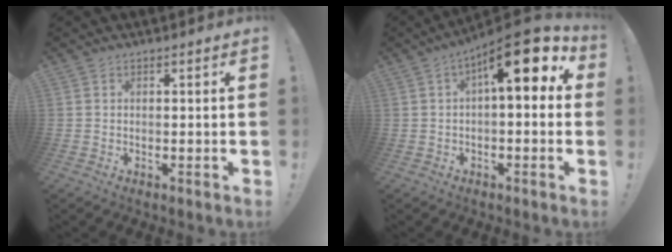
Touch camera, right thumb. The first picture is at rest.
{"total": 15.6, "force": [5.4, 5.4, 13.6], "torque": [-0.193, -0.031, 0.083]}